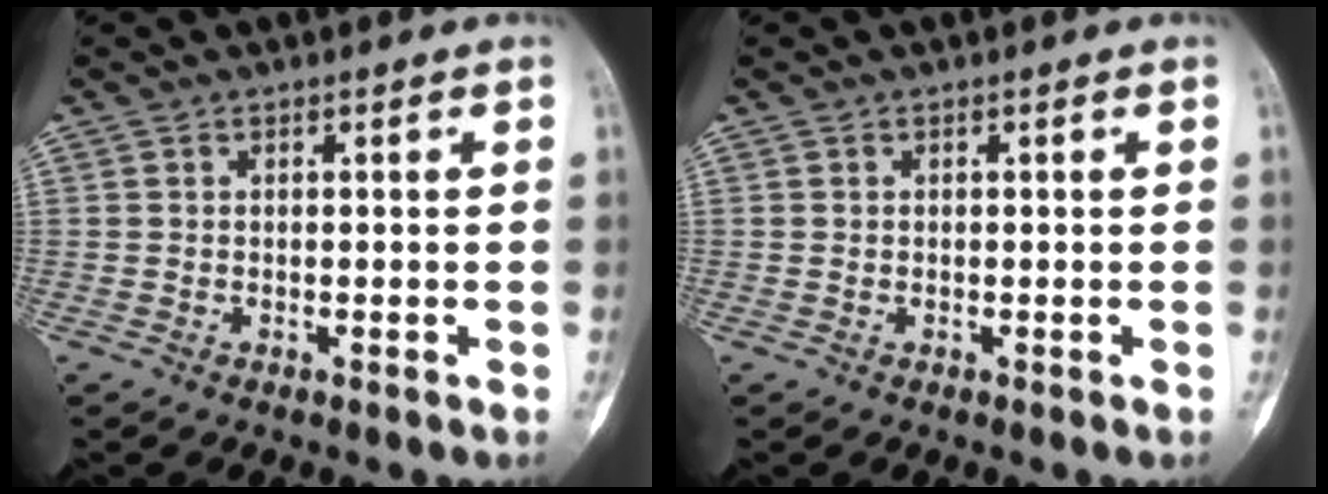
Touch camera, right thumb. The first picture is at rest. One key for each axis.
{"total": 0.0}